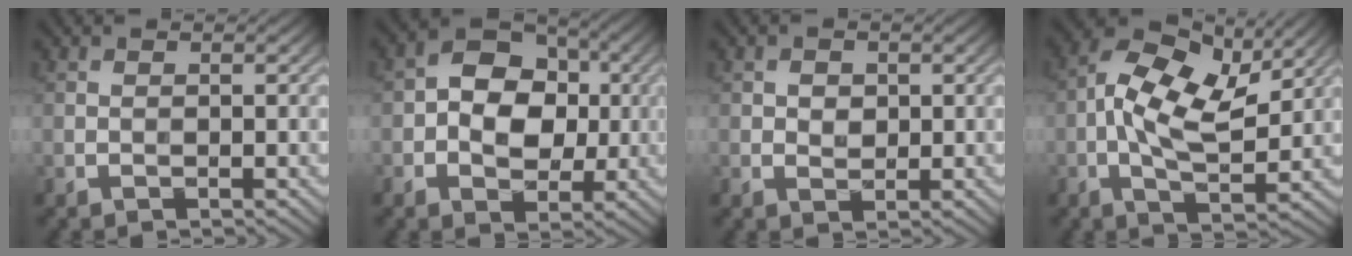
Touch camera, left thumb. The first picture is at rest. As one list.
[{"total": 8.4, "force": [0.1, 6.2, 5.7], "torque": [-0.090, 0.006, -0.014]}, {"total": 1.7, "force": [0.4, 1.4, 0.9], "torque": [-0.018, -0.003, 0.004]}, {"total": 10.8, "force": [1.6, 5.5, 9.1], "torque": [-0.181, 0.008, 0.024]}]